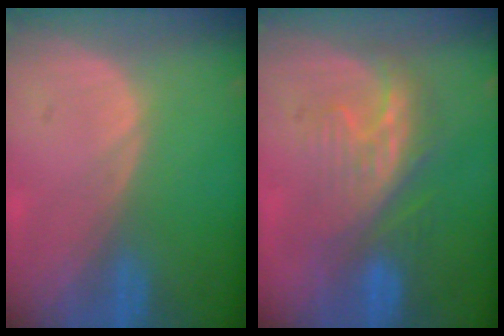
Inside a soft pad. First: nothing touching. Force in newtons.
{"total": 7.6, "press": 7.4, "slide": 1.7}